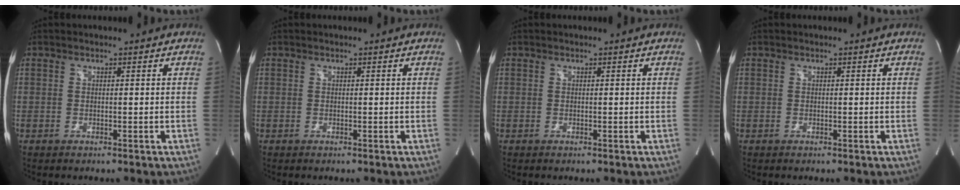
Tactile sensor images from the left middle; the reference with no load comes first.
{"total": 0.0}
{"total": 0.0}
{"total": 0.0}